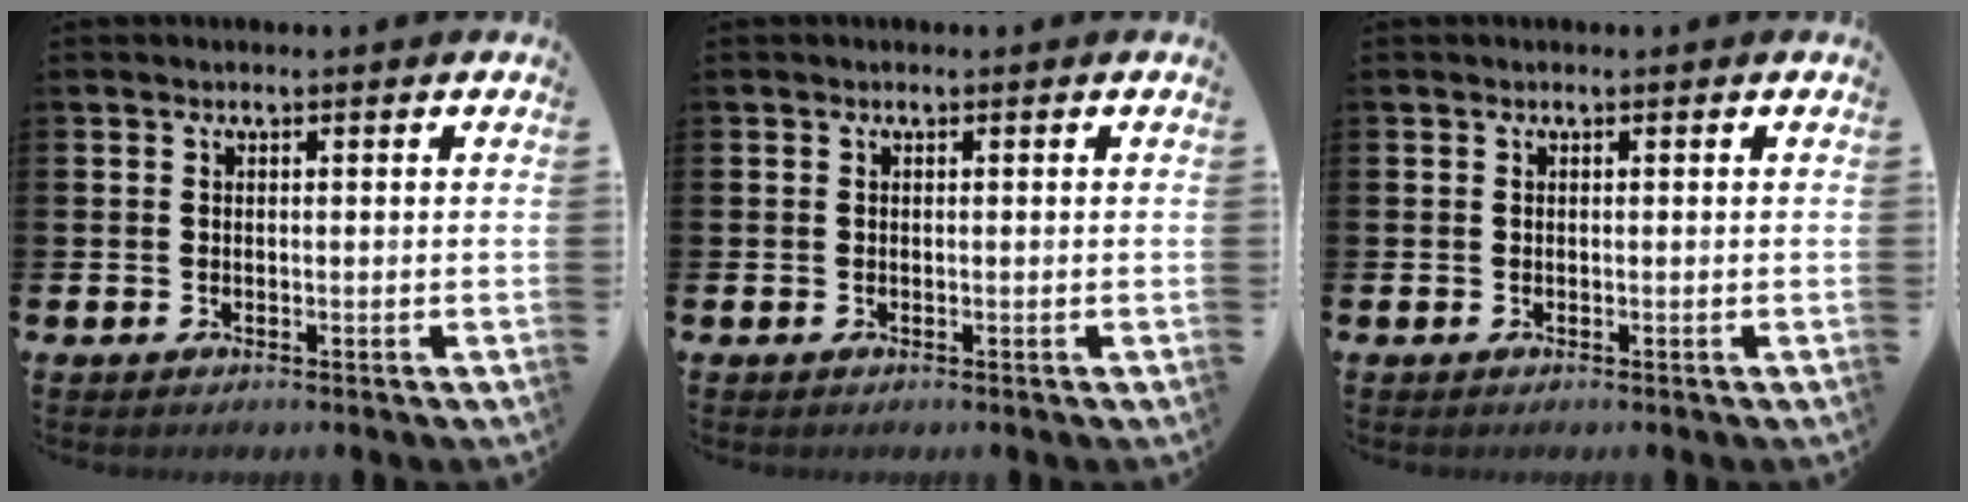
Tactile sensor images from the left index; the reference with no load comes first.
{"total": 0.0}
{"total": 0.0}